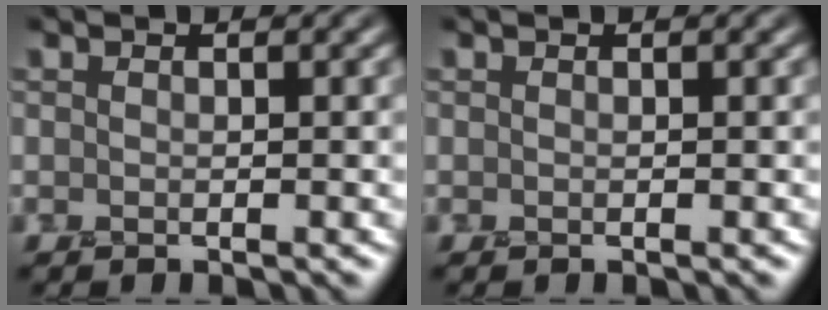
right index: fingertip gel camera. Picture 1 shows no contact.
{"total": 0.0}